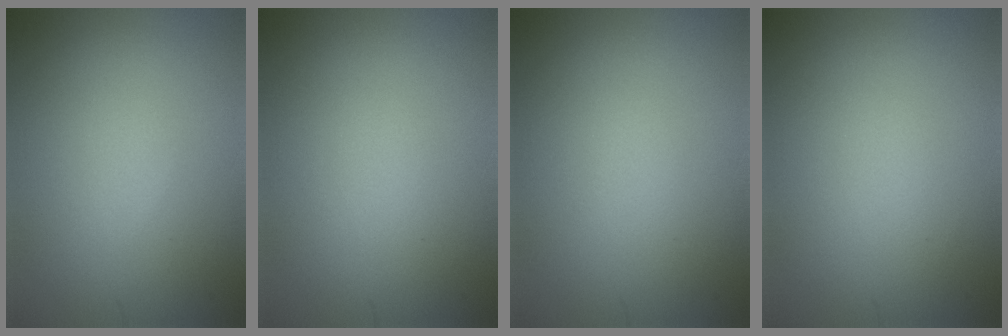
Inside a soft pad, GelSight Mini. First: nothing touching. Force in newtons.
{"total": 0.0}
{"total": 0.0}
{"total": 0.0}